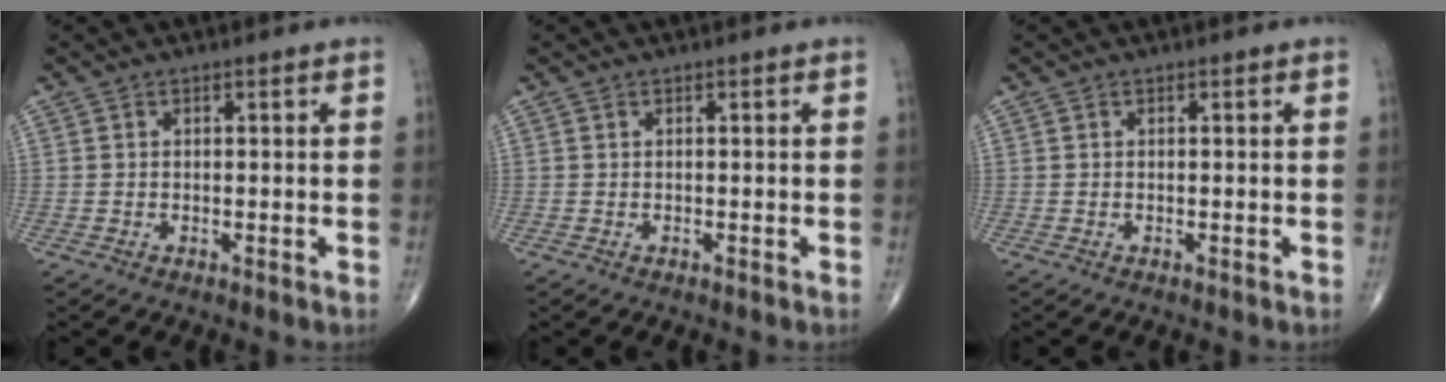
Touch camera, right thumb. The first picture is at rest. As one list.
[{"total": 0.0}, {"total": 0.0}]